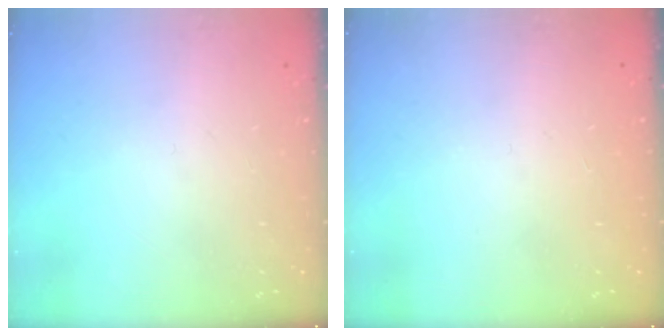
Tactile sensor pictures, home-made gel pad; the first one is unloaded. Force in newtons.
{"total": 1.6, "press": 1.6, "slide": 0.1}